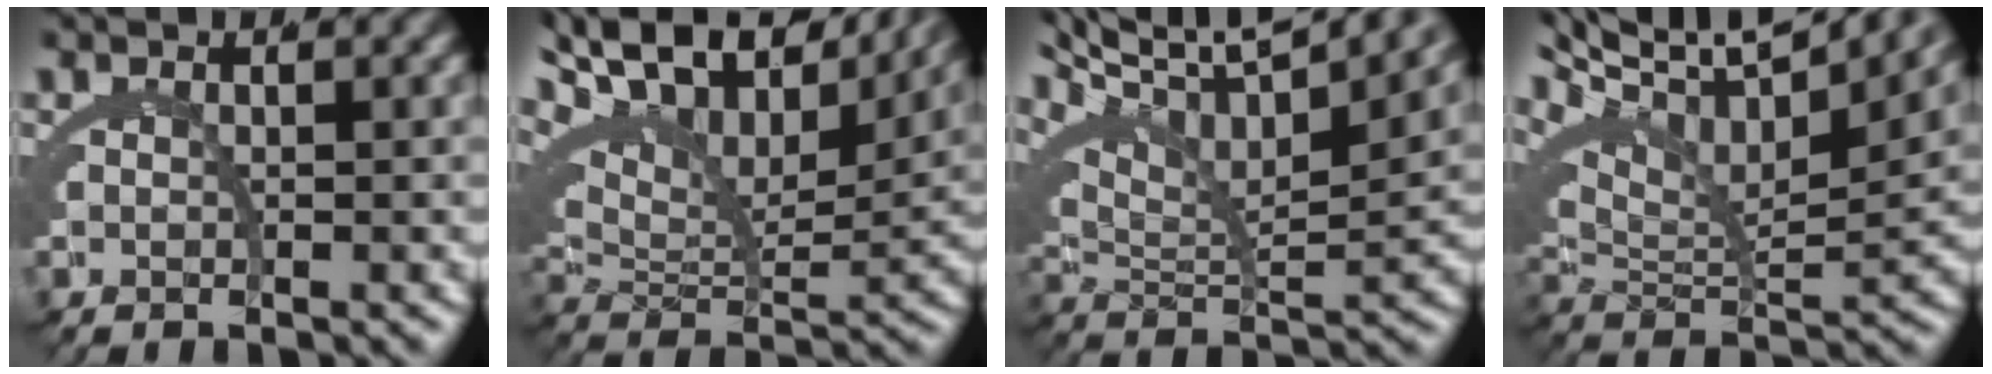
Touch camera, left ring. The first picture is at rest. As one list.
[{"total": 14.1, "force": [10.3, 4.4, 8.6], "torque": [-0.130, 0.057, 0.145]}, {"total": 9.3, "force": [5.5, 2.9, 7.0], "torque": [-0.095, 0.025, 0.083]}, {"total": 10.0, "force": [5.4, 3.8, 7.5], "torque": [-0.106, 0.021, 0.082]}]